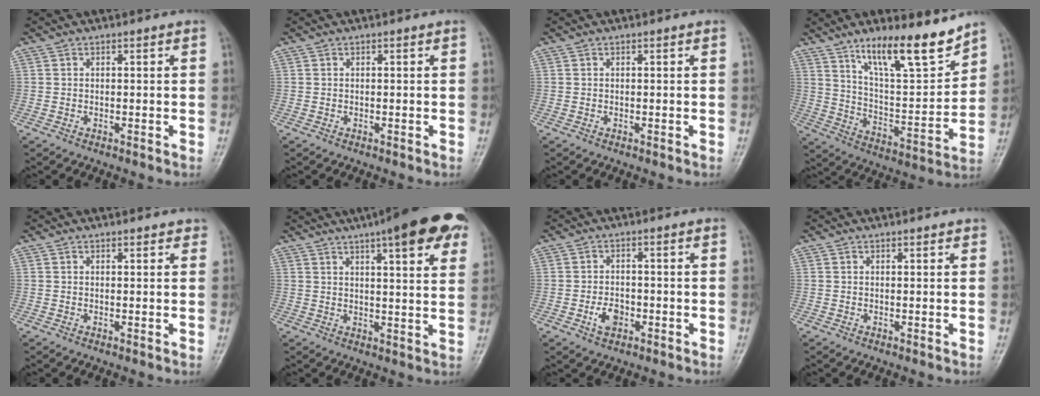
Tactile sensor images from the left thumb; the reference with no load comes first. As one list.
[{"total": 0.0}, {"total": 0.0}, {"total": 16.0, "force": [11.7, 3.8, 10.3], "torque": [-0.141, -0.078, 0.205]}, {"total": 1.4, "force": [1.2, 0.6, 0.5], "torque": [0.004, -0.003, 0.011]}, {"total": 17.4, "force": [9.8, 4.2, 13.7], "torque": [-0.165, -0.013, 0.121]}, {"total": 3.8, "force": [-1.4, 2.7, 2.4], "torque": [-0.034, 0.006, -0.025]}, {"total": 0.9, "force": [0.7, 0.3, 0.4], "torque": [-0.003, -0.002, 0.008]}]